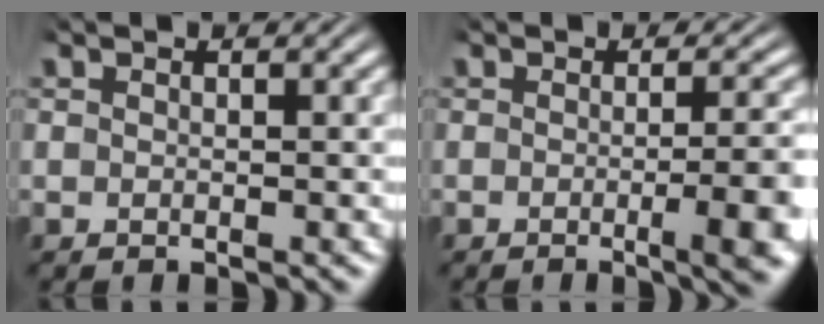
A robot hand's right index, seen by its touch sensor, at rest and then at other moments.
{"total": 4.7, "force": [-1.6, 0.6, 4.4], "torque": [-0.045, 0.004, -0.029]}